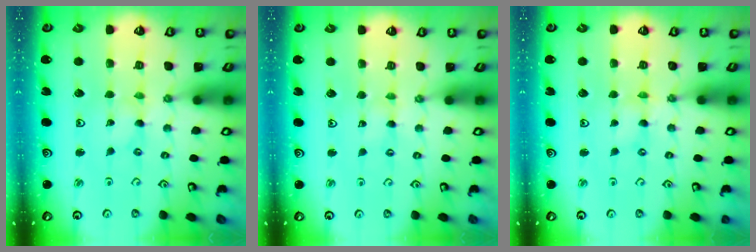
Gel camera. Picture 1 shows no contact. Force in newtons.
{"total": 1.1, "press": 1.1, "slide": 0.2}
{"total": 0.0}